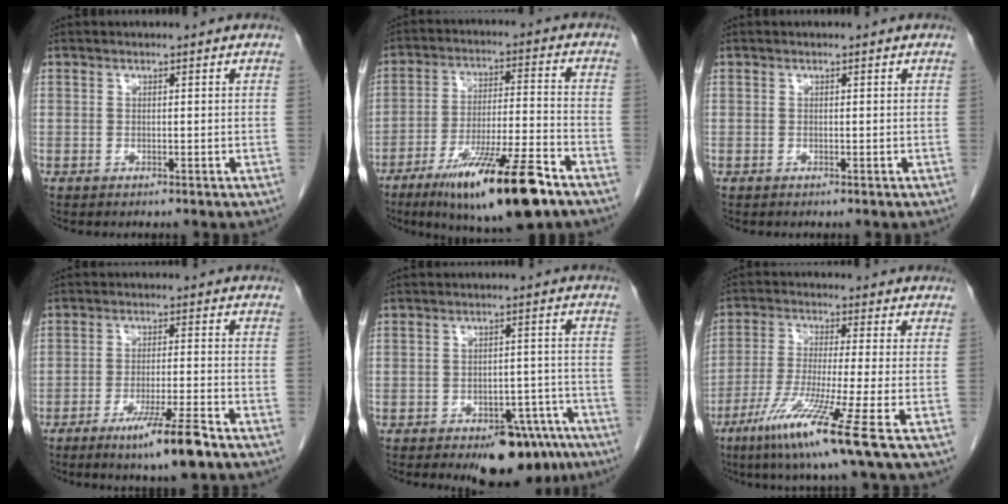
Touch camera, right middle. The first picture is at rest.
{"total": 16.5, "force": [-10.3, 1.5, 12.8], "torque": [-0.206, -0.028, -0.171]}
{"total": 0.0}
{"total": 7.5, "force": [-4.9, -0.4, 5.8], "torque": [-0.097, -0.018, -0.083]}
{"total": 9.4, "force": [-6.5, 4.2, 5.4], "torque": [-0.049, 0.013, -0.088]}
{"total": 11.9, "force": [-6.5, -1.7, 9.8], "torque": [-0.190, -0.044, -0.121]}